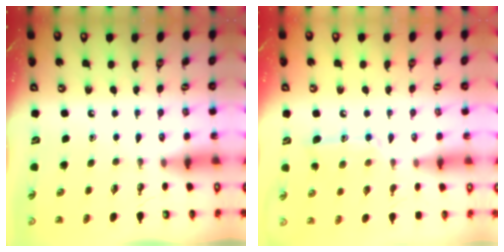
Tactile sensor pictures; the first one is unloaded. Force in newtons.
{"total": 10.3, "press": 10.3, "slide": 0.9}